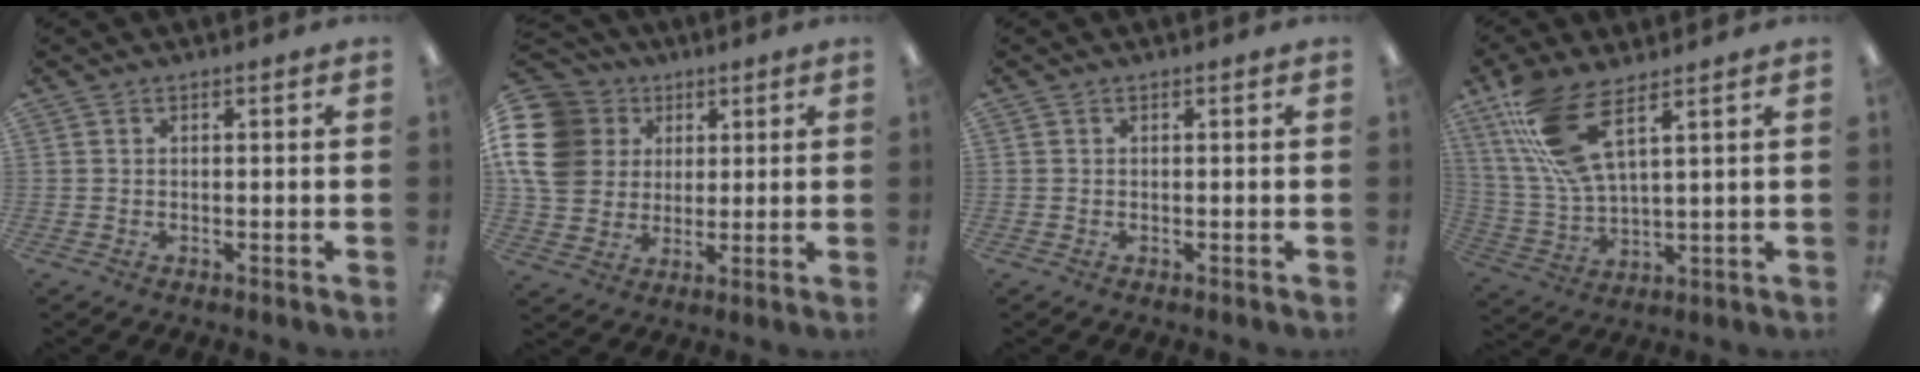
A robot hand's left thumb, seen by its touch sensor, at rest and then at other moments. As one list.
[{"total": 16.7, "force": [4.6, 14.2, 7.7], "torque": [-0.178, -0.005, 0.092]}, {"total": 0.0}, {"total": 13.3, "force": [8.1, 4.1, 9.7], "torque": [-0.216, -0.029, 0.148]}]